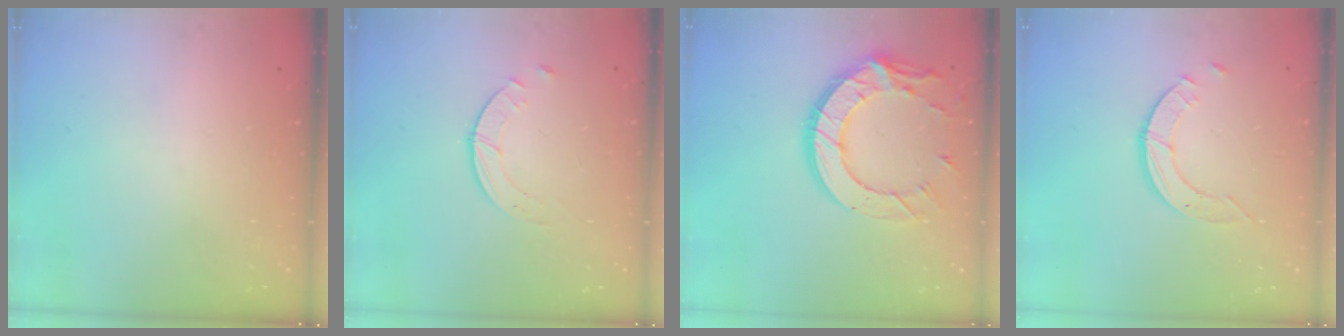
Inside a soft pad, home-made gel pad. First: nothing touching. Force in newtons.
{"total": 2.5, "press": 2.5, "slide": 0.3}
{"total": 17.3, "press": 17.2, "slide": 1.3}
{"total": 3.7, "press": 3.6, "slide": 0.4}